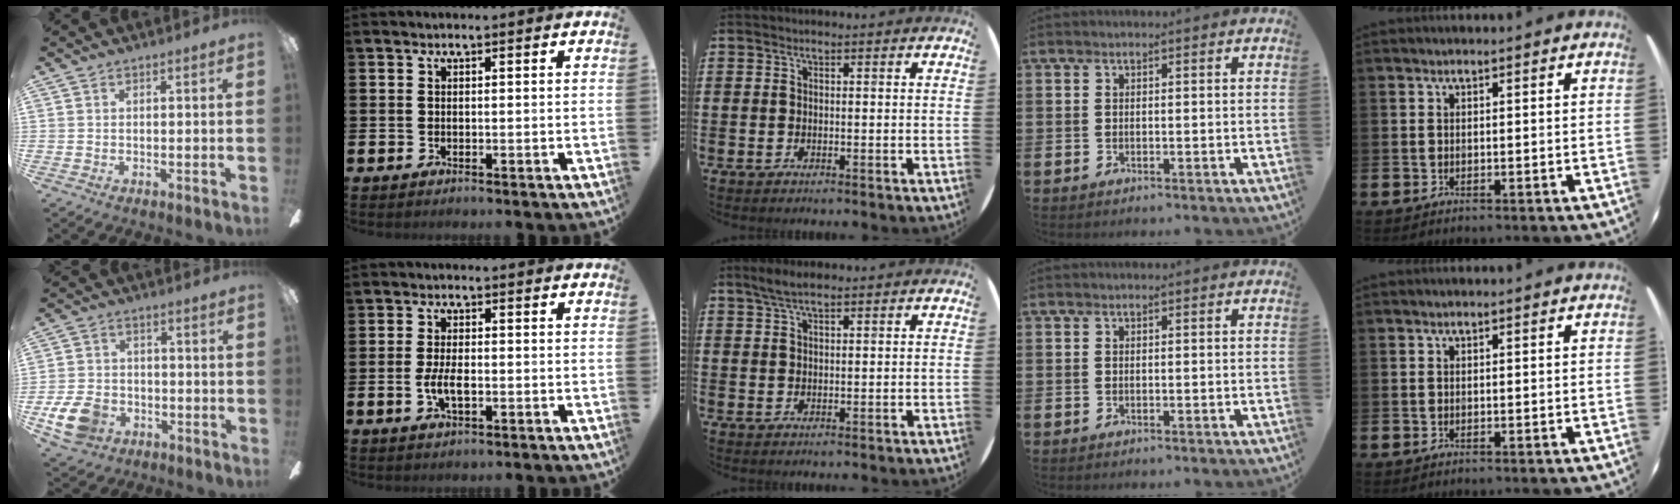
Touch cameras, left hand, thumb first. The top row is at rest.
{"thumb": {"total": 10.2, "force": [-4.5, 7.1, 5.7], "torque": [-0.129, 0.019, -0.085]}, "index": {"total": 3.5, "force": [-0.7, 1.5, 3.0], "torque": [-0.062, 0.000, -0.016]}, "middle": {"total": 2.4, "force": [1.9, 0.5, 1.4], "torque": [-0.030, 0.005, 0.034]}}